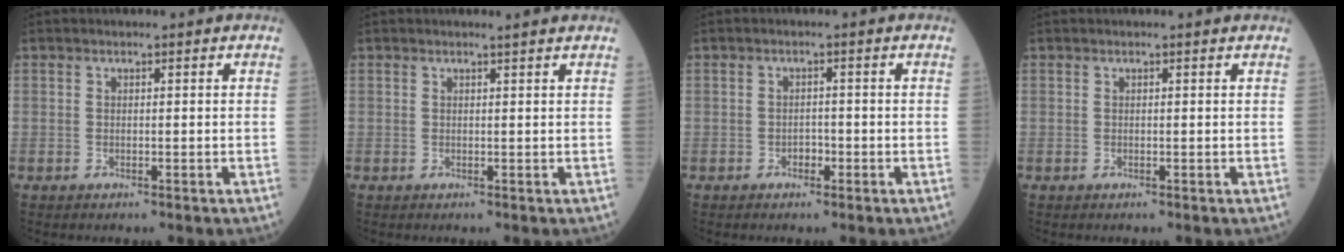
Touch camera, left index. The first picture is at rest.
{"total": 1.4, "force": [1.3, -0.4, 0.3], "torque": [-0.018, -0.004, 0.018]}
{"total": 1.3, "force": [-0.7, 0.9, 0.7], "torque": [-0.004, 0.005, -0.013]}
{"total": 0.5, "force": [0.5, -0.1, 0.1], "torque": [-0.008, -0.004, 0.007]}